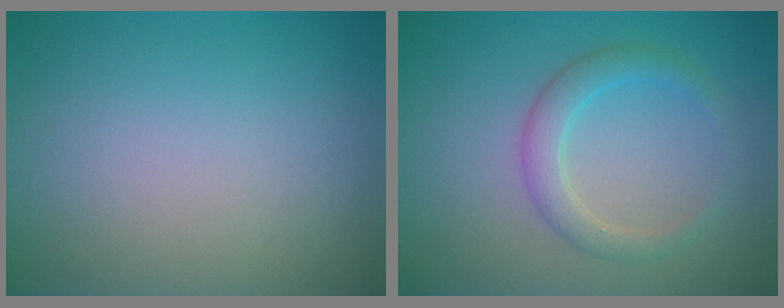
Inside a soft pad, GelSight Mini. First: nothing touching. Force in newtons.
{"total": 2.5, "press": 2.5, "slide": 0.1}